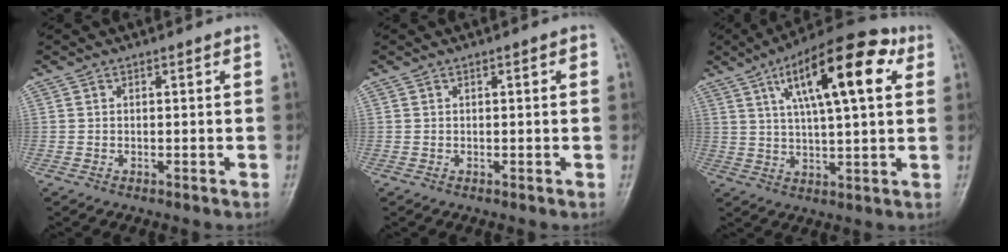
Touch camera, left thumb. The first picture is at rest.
{"total": 0.9, "force": [0.2, 0.3, 0.8], "torque": [-0.012, 0.002, 0.001]}
{"total": 18.0, "force": [6.9, 5.9, 15.6], "torque": [-0.224, 0.003, 0.102]}